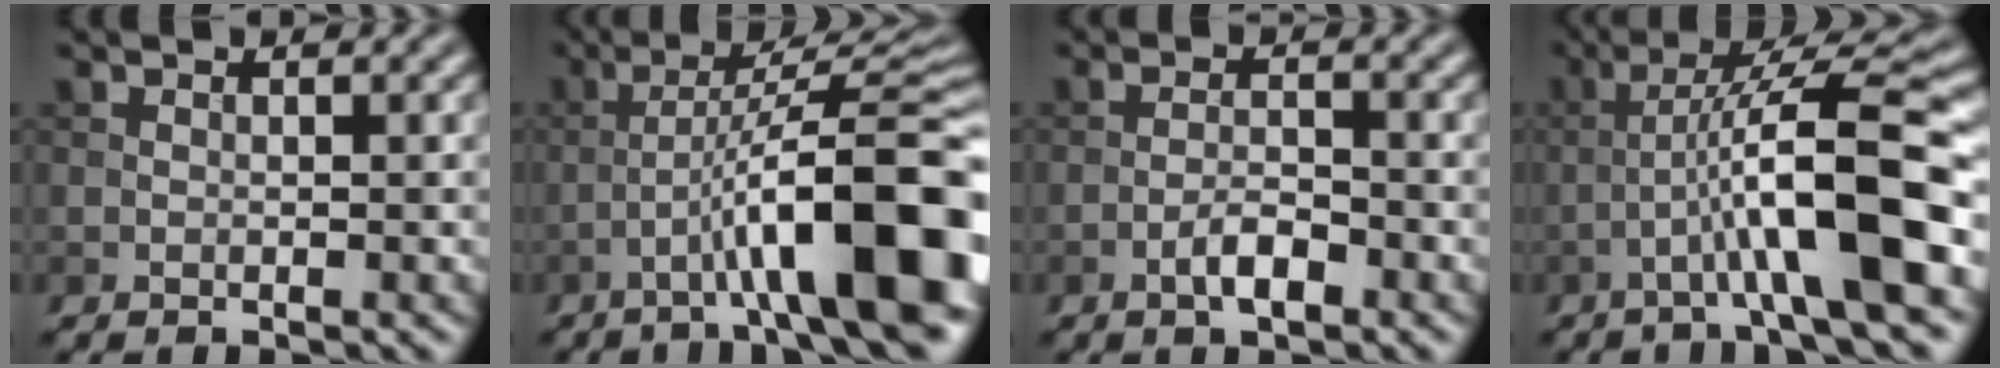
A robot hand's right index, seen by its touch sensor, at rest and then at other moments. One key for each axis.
{"total": 12.8, "fx": -4.6, "fy": 2.0, "fz": 11.8, "tx": -0.174, "ty": 0.023, "tz": -0.065}
{"total": 2.4, "fx": -1.3, "fy": 0.7, "fz": 1.9, "tx": -0.037, "ty": 0.004, "tz": -0.028}
{"total": 8.9, "fx": -2.6, "fy": 1.0, "fz": 8.5, "tx": -0.137, "ty": 0.024, "tz": -0.043}